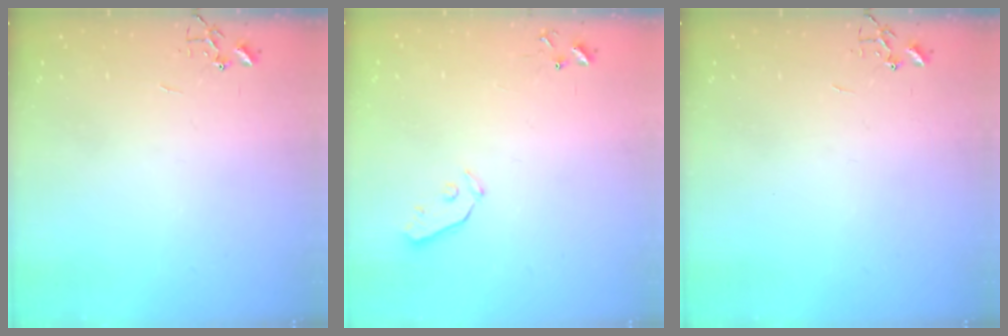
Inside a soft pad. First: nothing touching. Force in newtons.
{"total": 3.4, "press": 3.4, "slide": 0.5}
{"total": 0.0}